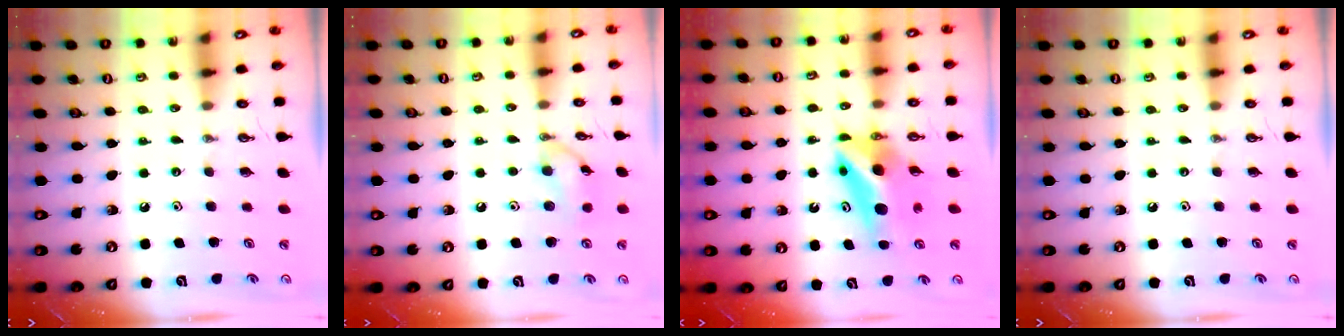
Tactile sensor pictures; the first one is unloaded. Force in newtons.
{"total": 9.1, "press": 9.1, "slide": 0.4}
{"total": 8.4, "press": 8.4, "slide": 0.6}
{"total": 0.0}